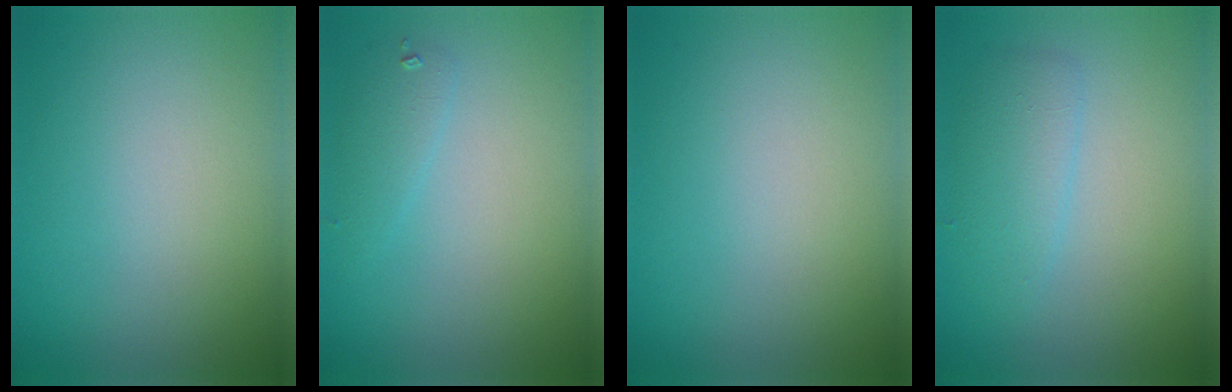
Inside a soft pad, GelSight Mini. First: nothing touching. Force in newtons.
{"total": 1.4, "press": 1.4, "slide": 0.0}
{"total": 0.0}
{"total": 2.4, "press": 2.4, "slide": 0.1}